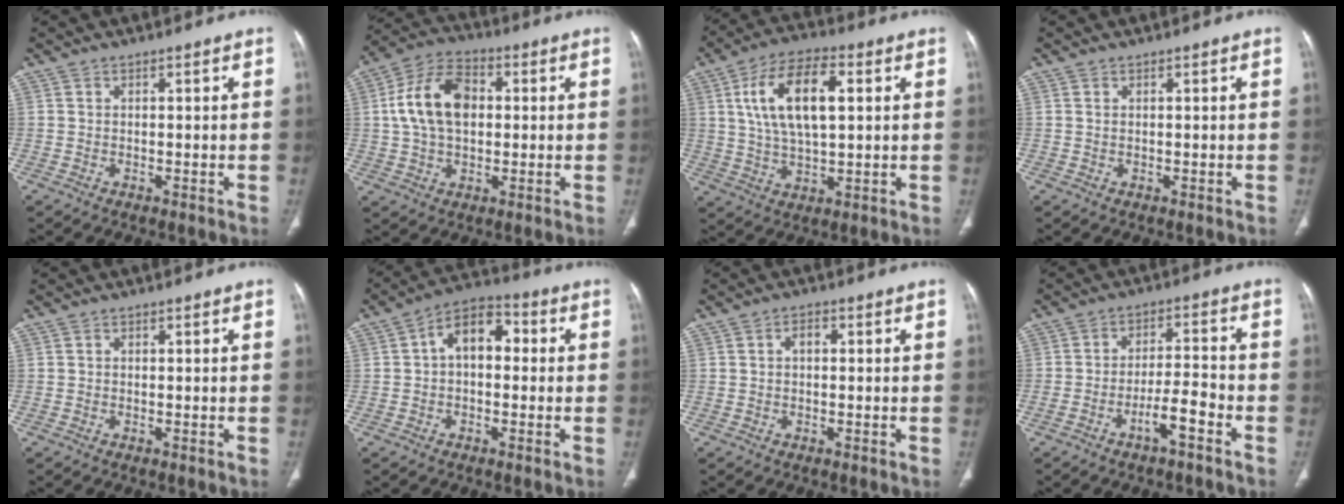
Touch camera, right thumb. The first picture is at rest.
{"total": 13.4, "force": [1.6, 8.6, 10.1], "torque": [-0.179, 0.021, 0.022]}
{"total": 14.5, "force": [3.6, 6.8, 12.3], "torque": [-0.225, 0.007, 0.066]}
{"total": 0.0}
{"total": 0.0}
{"total": 9.1, "force": [0.8, 5.8, 6.9], "torque": [-0.089, 0.032, 0.001]}
{"total": 2.1, "force": [0.2, 1.3, 1.7], "torque": [-0.027, 0.010, 0.001]}
{"total": 6.3, "force": [-3.7, 1.5, 4.9], "torque": [-0.091, 0.035, -0.062]}